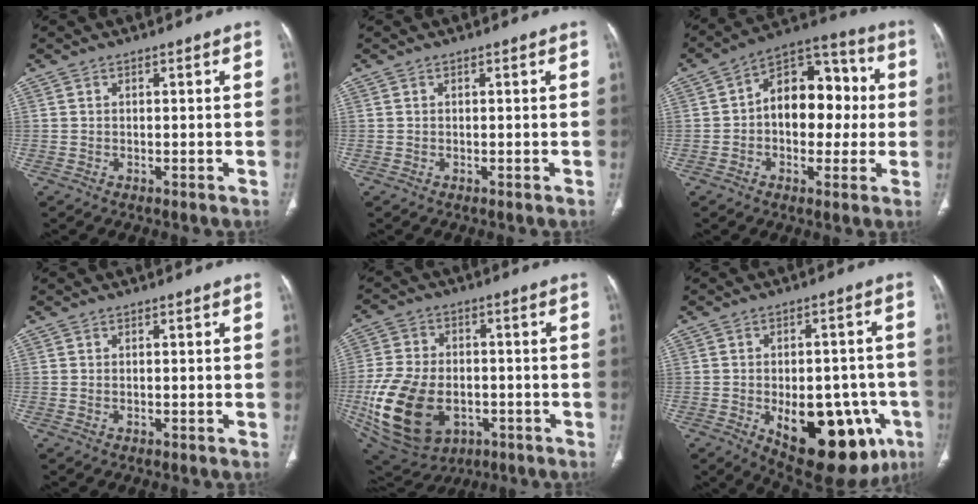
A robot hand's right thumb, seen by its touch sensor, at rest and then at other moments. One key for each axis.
{"total": 0.0}
{"total": 15.4, "fx": 0.6, "fy": 10.2, "fz": 11.5, "tx": -0.117, "ty": 0.040, "tz": -0.002}
{"total": 0.0}
{"total": 21.4, "fx": -5.3, "fy": 14.5, "fz": 14.9, "tx": -0.302, "ty": 0.002, "tz": -0.067}
{"total": 21.6, "fx": -7.3, "fy": 11.0, "fz": 17.1, "tx": -0.179, "ty": 0.013, "tz": -0.074}